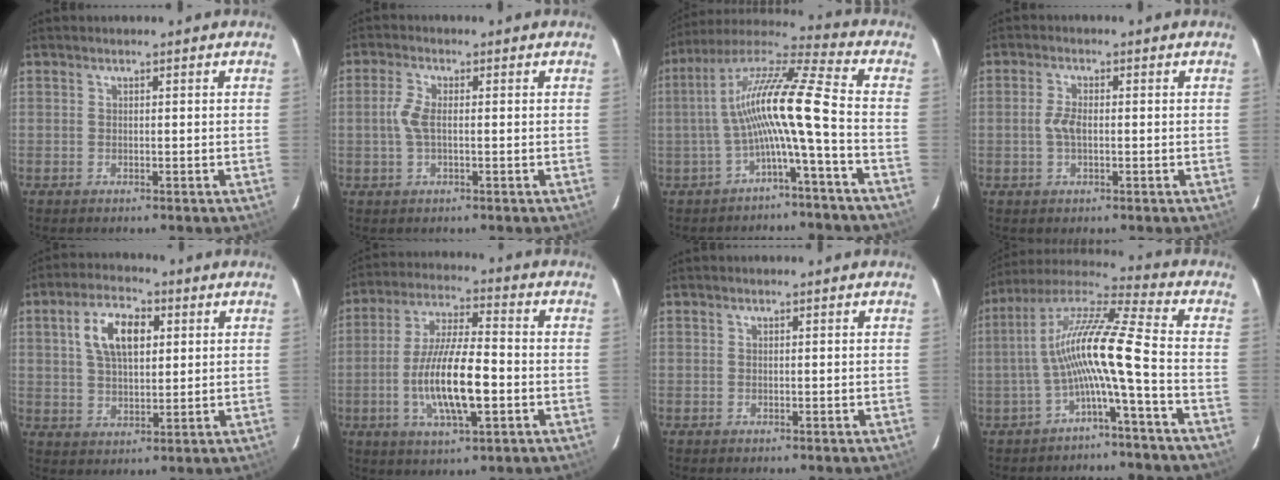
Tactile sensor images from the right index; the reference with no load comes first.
{"total": 3.7, "force": [-0.2, 1.4, 3.5], "torque": [-0.079, 0.004, -0.002]}
{"total": 13.0, "force": [-3.2, -0.5, 12.6], "torque": [-0.237, 0.013, -0.062]}
{"total": 2.9, "force": [-0.4, 1.3, 2.6], "torque": [-0.057, 0.002, -0.007]}
{"total": 9.6, "force": [2.9, 5.0, 7.6], "torque": [-0.142, 0.019, 0.053]}
{"total": 14.3, "force": [-3.3, 3.6, 13.4], "torque": [-0.264, -0.009, -0.058]}
{"total": 0.6, "force": [0.0, -0.5, -0.5], "torque": [0.005, 0.000, 0.000]}
{"total": 12.5, "force": [-3.5, -0.4, 12.0], "torque": [-0.231, 0.014, -0.070]}